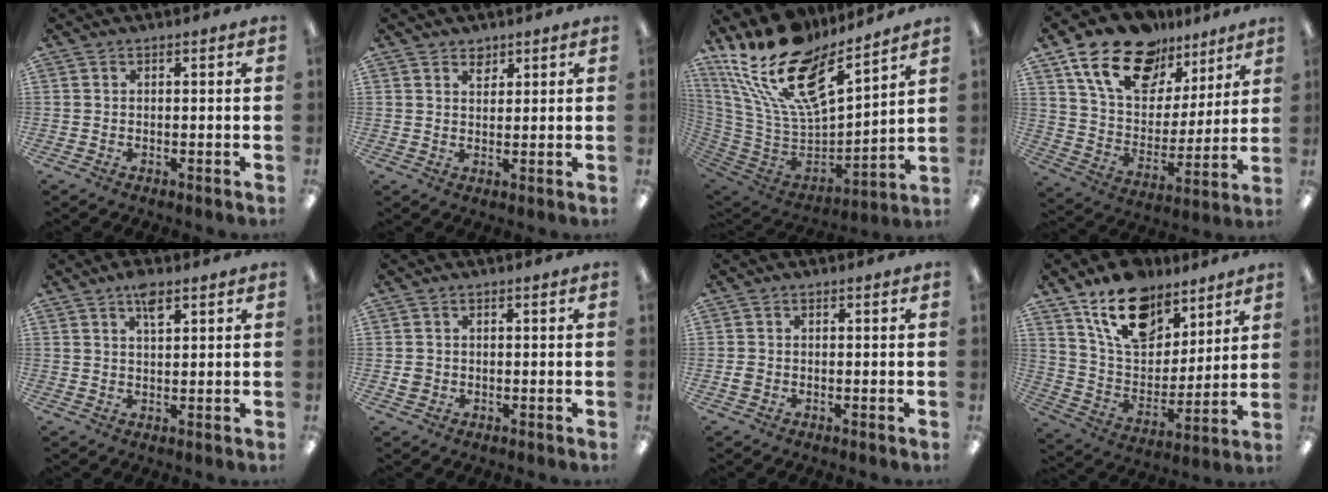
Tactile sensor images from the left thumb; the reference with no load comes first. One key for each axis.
{"total": 2.6, "fx": 2.1, "fy": 1.5, "fz": 0.6, "tx": 0.003, "ty": -0.009, "tz": 0.036}
{"total": 24.1, "fx": 16.4, "fy": 10.3, "fz": 14.4, "tx": -0.267, "ty": -0.104, "tz": 0.292}
{"total": 18.6, "fx": 12.2, "fy": 11.0, "fz": 8.7, "tx": -0.162, "ty": -0.060, "tz": 0.222}
{"total": 4.6, "fx": 2.9, "fy": 1.7, "fz": 3.0, "tx": -0.052, "ty": -0.003, "tz": 0.048}
{"total": 2.0, "fx": -0.1, "fy": 1.8, "fz": 0.7, "tx": -0.004, "ty": 0.002, "tz": -0.006}
{"total": 1.6, "fx": -0.4, "fy": 1.3, "fz": 0.9, "tx": -0.015, "ty": 0.004, "tz": -0.007}
{"total": 17.9, "fx": 12.3, "fy": 10.0, "fz": 8.3, "tx": -0.143, "ty": -0.065, "tz": 0.224}